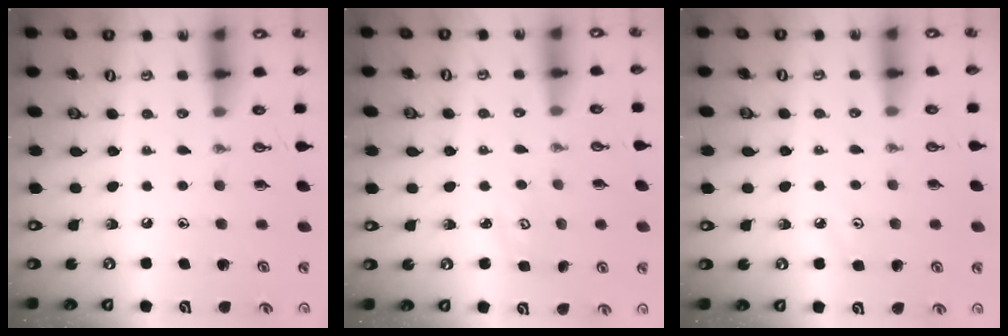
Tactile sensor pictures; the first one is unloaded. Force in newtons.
{"total": 2.8, "press": 2.8, "slide": 0.2}
{"total": 3.1, "press": 3.0, "slide": 0.5}